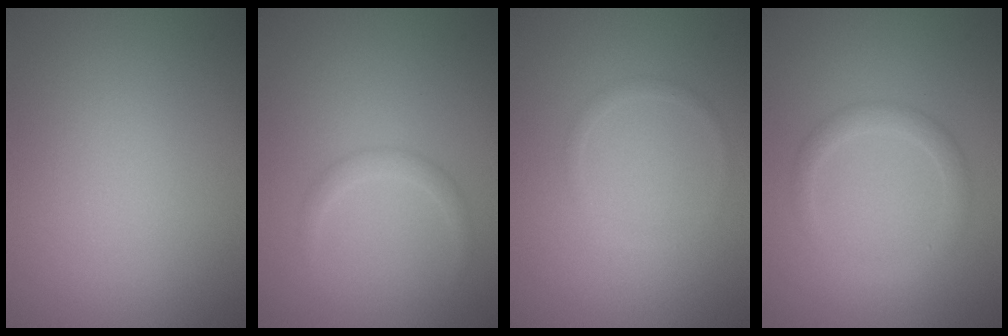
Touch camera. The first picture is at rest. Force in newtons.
{"total": 1.2, "press": 1.2, "slide": 0.0}
{"total": 0.9, "press": 0.9, "slide": 0.1}
{"total": 2.0, "press": 2.0, "slide": 0.1}